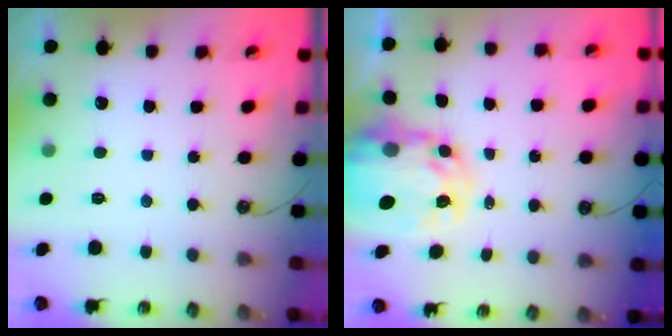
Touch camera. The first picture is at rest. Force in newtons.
{"total": 8.5, "press": 8.5, "slide": 0.9}